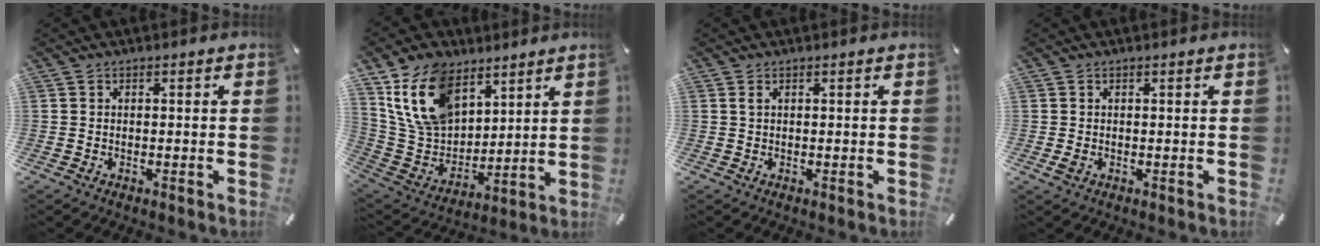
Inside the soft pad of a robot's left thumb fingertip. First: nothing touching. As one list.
[{"total": 17.0, "force": [9.7, 11.4, 8.2], "torque": [-0.197, -0.037, 0.187]}, {"total": 0.7, "force": [0.3, 0.2, 0.6], "torque": [-0.011, 0.002, 0.004]}, {"total": 0.9, "force": [0.0, 0.6, 0.7], "torque": [-0.005, -0.002, -0.002]}]